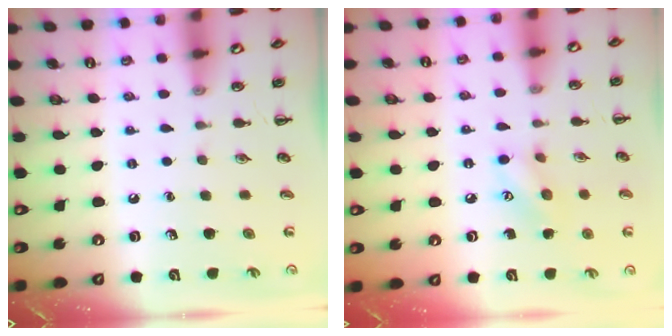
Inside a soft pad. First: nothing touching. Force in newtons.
{"total": 7.2, "press": 7.1, "slide": 1.1}